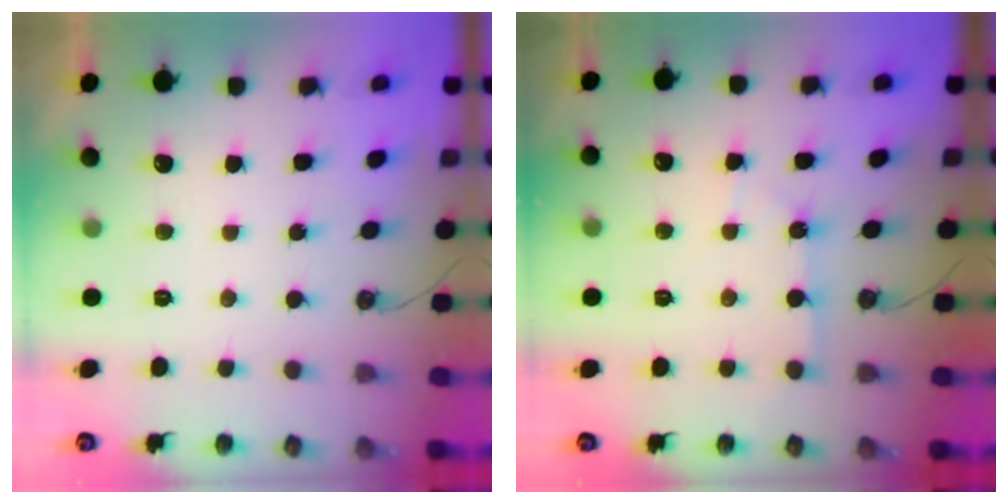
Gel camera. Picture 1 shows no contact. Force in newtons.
{"total": 4.7, "press": 4.7, "slide": 0.6}